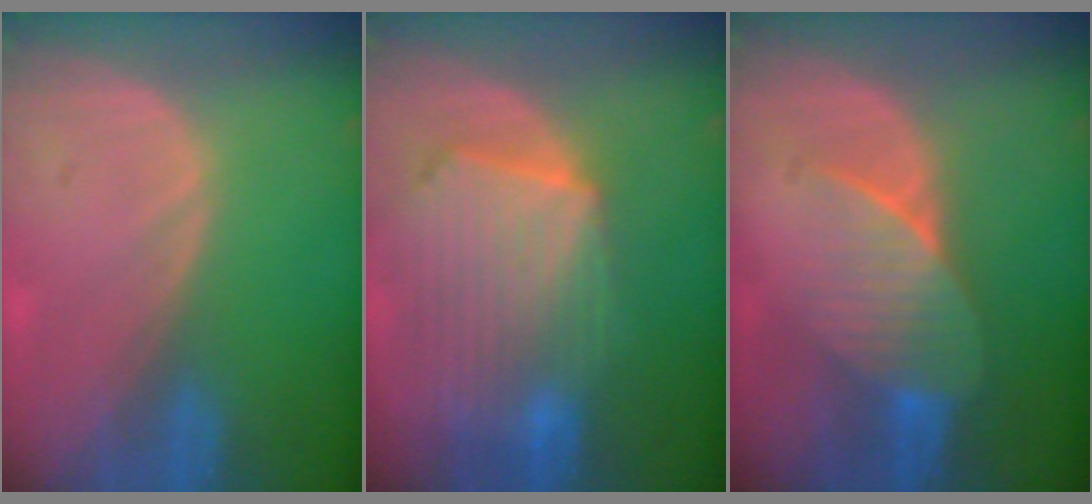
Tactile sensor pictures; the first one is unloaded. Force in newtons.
{"total": 10.8, "press": 9.4, "slide": 5.2}
{"total": 7.2, "press": 6.6, "slide": 2.8}